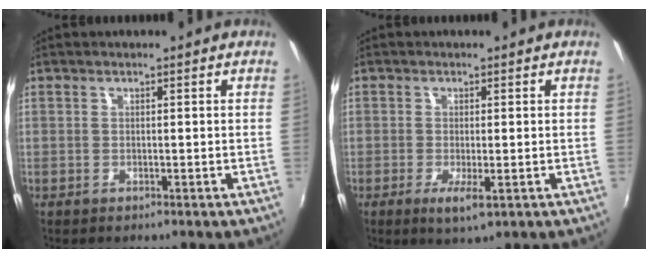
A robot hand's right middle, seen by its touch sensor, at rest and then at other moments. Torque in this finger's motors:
{"motor_torque": [-0.44, -0.88, 0.04, 0.01]}